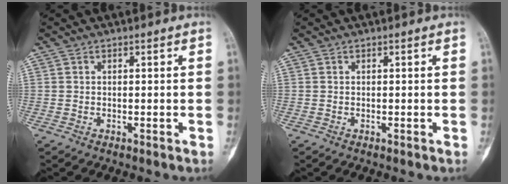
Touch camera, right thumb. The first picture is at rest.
{"total": 0.0}